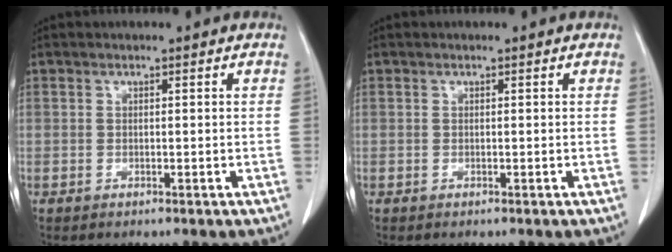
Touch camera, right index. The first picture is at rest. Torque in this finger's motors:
{"motor_torque": [0.00, 0.00, 0.00, 0.00]}